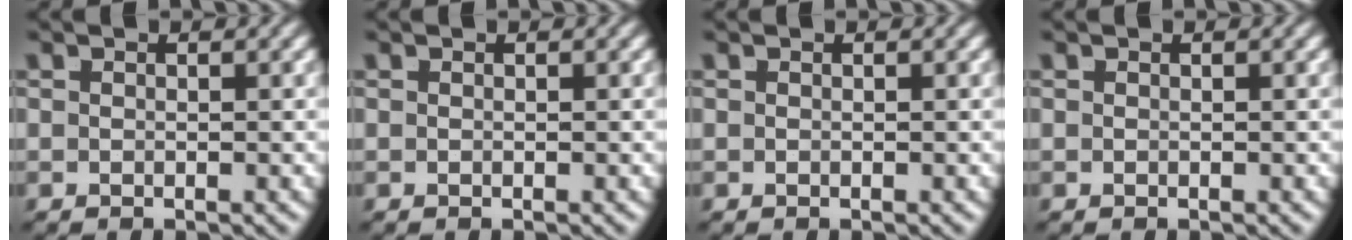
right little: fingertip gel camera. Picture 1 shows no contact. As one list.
[{"total": 0.0}, {"total": 0.0}, {"total": 0.0}]